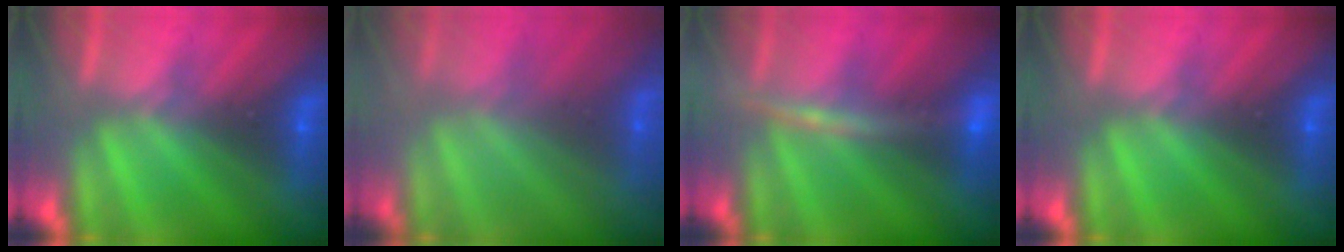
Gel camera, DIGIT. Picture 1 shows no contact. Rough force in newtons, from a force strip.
{"total": 2.1}
{"total": 2.5}
{"total": 0.0}